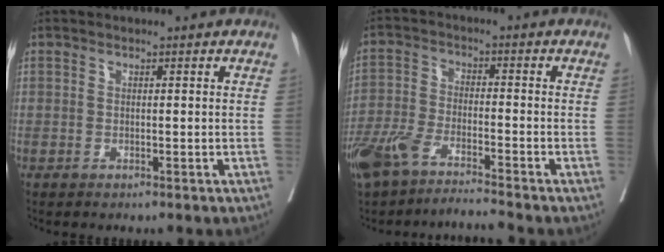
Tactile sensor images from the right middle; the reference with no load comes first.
{"total": 7.4, "force": [-6.4, 0.3, 3.6], "torque": [-0.077, -0.009, -0.125]}